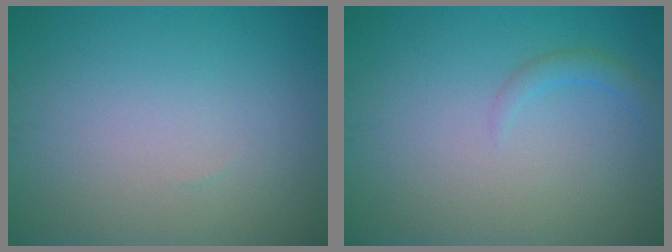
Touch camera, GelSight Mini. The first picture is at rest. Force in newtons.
{"total": 1.1, "press": 1.1, "slide": 0.1}